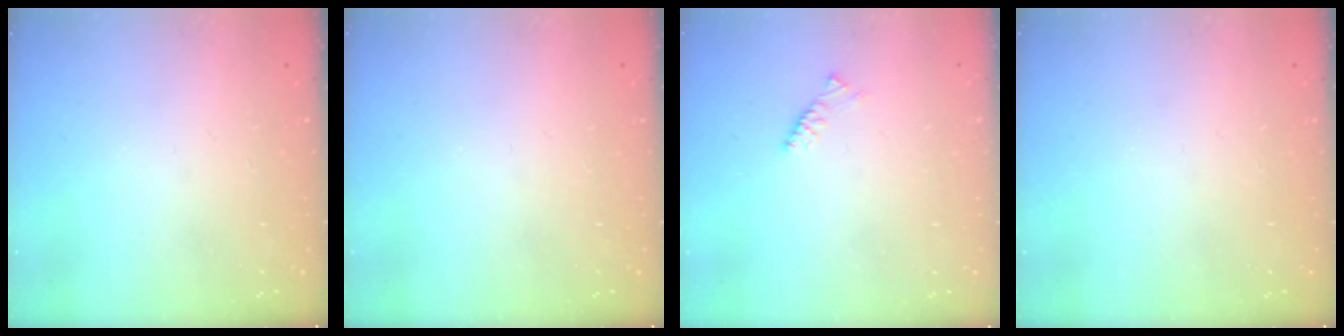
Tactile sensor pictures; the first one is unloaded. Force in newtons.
{"total": 0.0}
{"total": 2.4, "press": 2.3, "slide": 0.6}
{"total": 0.0}